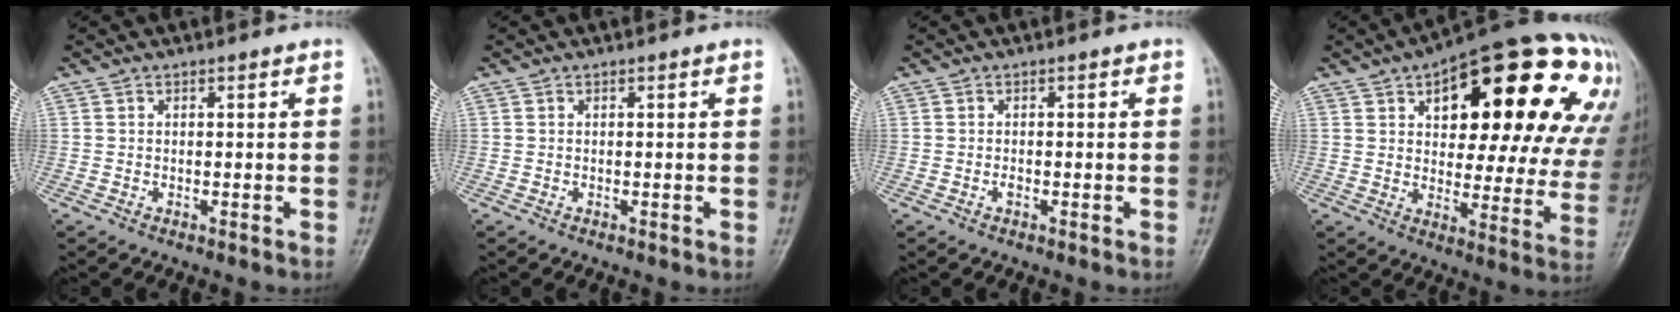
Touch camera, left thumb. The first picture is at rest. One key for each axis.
{"total": 0.0}
{"total": 0.8, "fx": -0.3, "fy": 0.5, "fz": 0.6, "tx": -0.008, "ty": 0.001, "tz": -0.008}
{"total": 30.0, "fx": 12.9, "fy": 12.8, "fz": 23.8, "tx": -0.275, "ty": 0.018, "tz": 0.180}